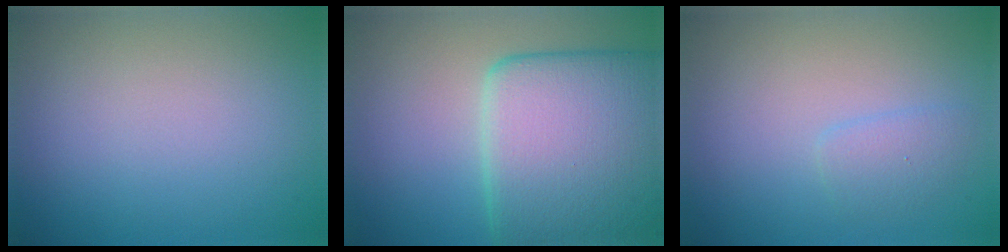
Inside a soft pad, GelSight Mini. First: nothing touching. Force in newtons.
{"total": 10.8, "press": 10.8, "slide": 0.7}
{"total": 1.3, "press": 1.3, "slide": 0.1}